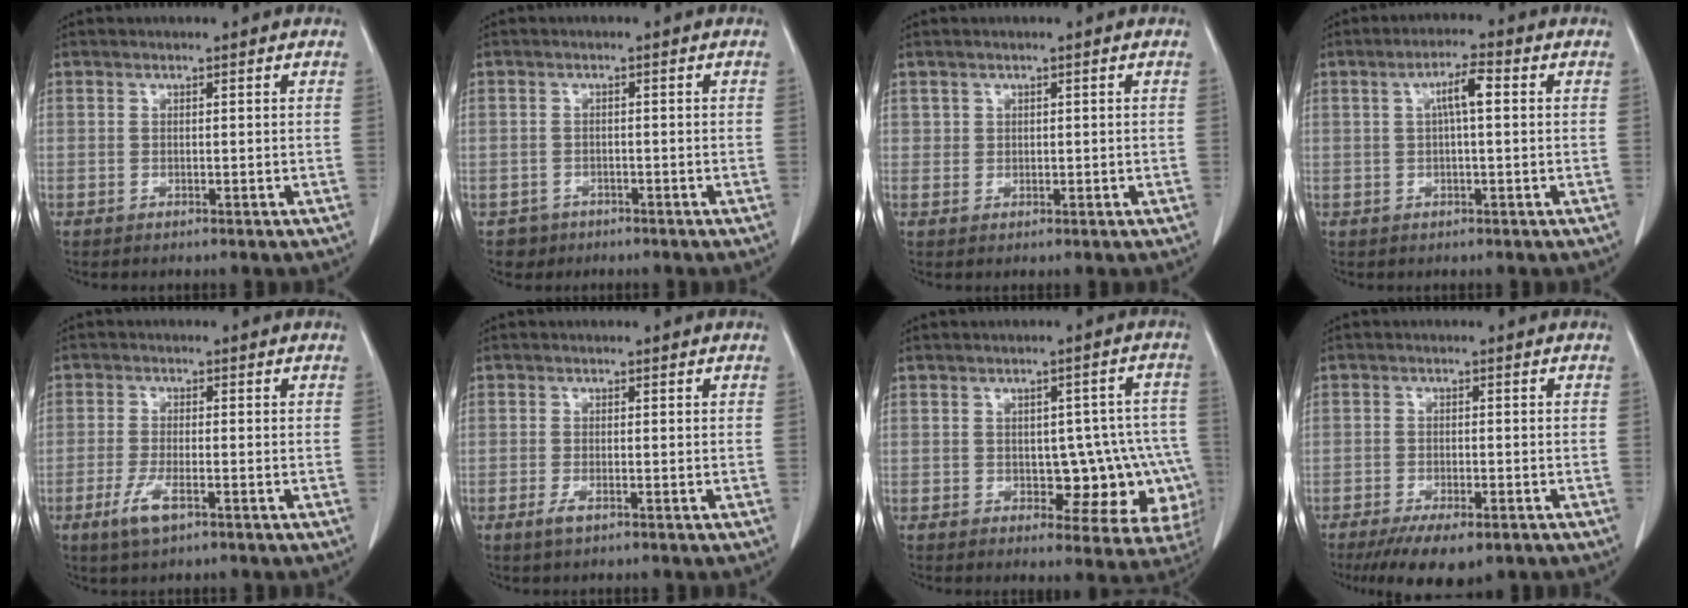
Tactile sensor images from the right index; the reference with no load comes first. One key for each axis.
{"total": 2.4, "fx": -1.4, "fy": 1.9, "fz": -0.4, "tx": 0.005, "ty": 0.010, "tz": -0.025}
{"total": 1.1, "fx": 0.4, "fy": 1.0, "fz": 0.1, "tx": 0.007, "ty": 0.000, "tz": 0.005}
{"total": 4.3, "fx": 0.8, "fy": 0.6, "fz": 4.2, "tx": -0.075, "ty": 0.012, "tz": 0.011}
{"total": 4.5, "fx": -2.4, "fy": 1.0, "fz": 3.6, "tx": -0.080, "ty": -0.006, "tz": -0.044}
{"total": 1.8, "fx": -1.1, "fy": 0.4, "fz": 1.4, "tx": -0.028, "ty": -0.003, "tz": -0.019}
{"total": 12.6, "fx": -2.5, "fy": 6.6, "fz": 10.5, "tx": -0.085, "ty": 0.025, "tz": -0.018}
{"total": 8.0, "fx": -5.5, "fy": 2.8, "fz": 5.1, "tx": -0.074, "ty": -0.012, "tz": -0.085}